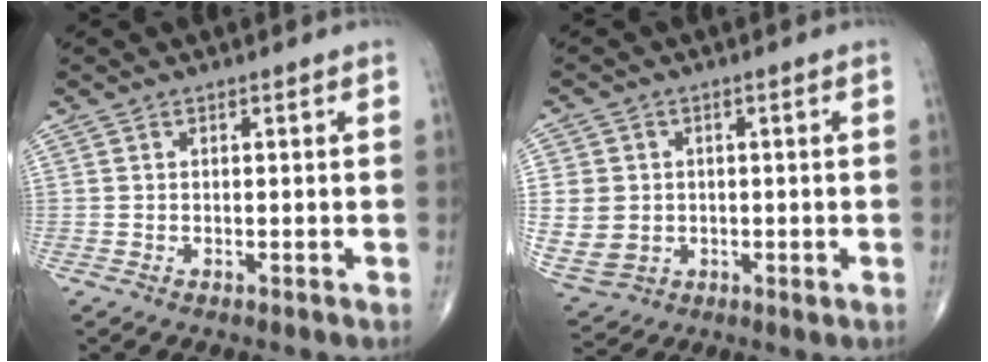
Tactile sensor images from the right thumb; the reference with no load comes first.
{"total": 13.8, "force": [-0.4, 12.1, 6.6], "torque": [-0.174, 0.011, 0.016]}